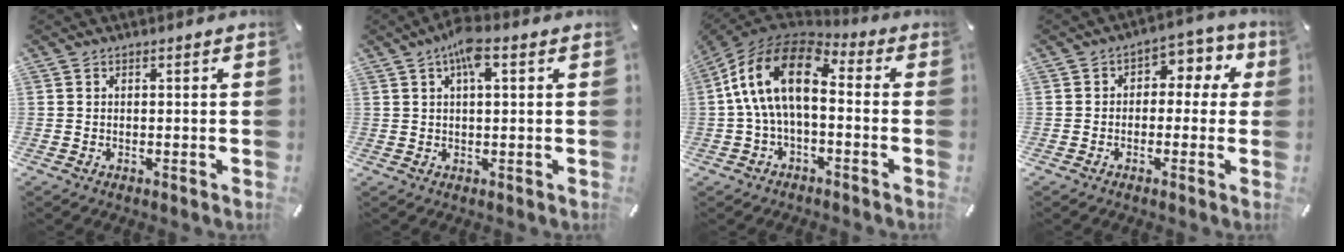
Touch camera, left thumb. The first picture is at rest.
{"total": 6.1, "force": [2.5, 2.0, 5.2], "torque": [-0.100, 0.006, 0.040]}
{"total": 15.9, "force": [0.7, 9.0, 13.1], "torque": [-0.275, 0.014, 0.006]}
{"total": 5.9, "force": [0.2, 4.7, 3.6], "torque": [-0.047, 0.010, -0.004]}